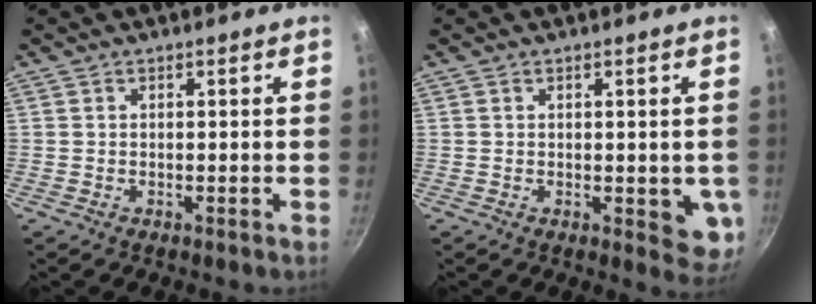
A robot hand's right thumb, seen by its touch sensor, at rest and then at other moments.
{"total": 6.2, "force": [-0.1, 3.0, 5.4], "torque": [-0.045, -0.007, 0.003]}